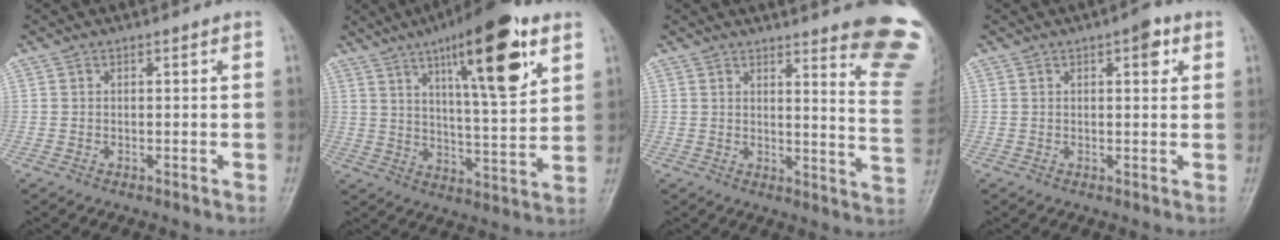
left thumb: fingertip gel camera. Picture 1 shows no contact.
{"total": 19.5, "force": [9.8, 4.8, 16.2], "torque": [-0.226, -0.037, 0.151]}
{"total": 15.2, "force": [11.9, 1.4, 9.3], "torque": [-0.085, -0.113, 0.126]}
{"total": 3.8, "force": [1.7, 1.5, 3.0], "torque": [-0.030, -0.001, 0.017]}